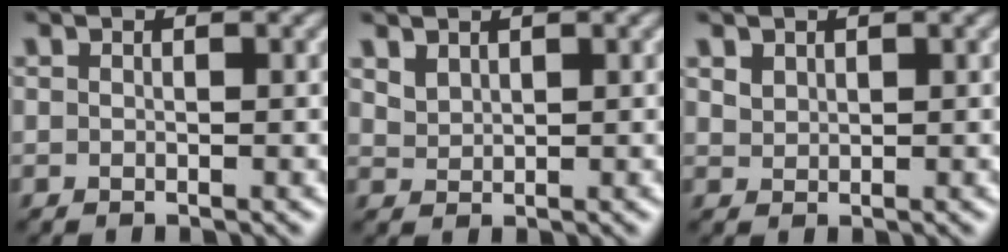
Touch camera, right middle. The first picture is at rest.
{"total": 1.4, "force": [1.2, 0.7, 0.5], "torque": [-0.015, -0.001, 0.027]}
{"total": 1.1, "force": [0.8, 0.6, 0.2], "torque": [-0.007, 0.000, 0.020]}